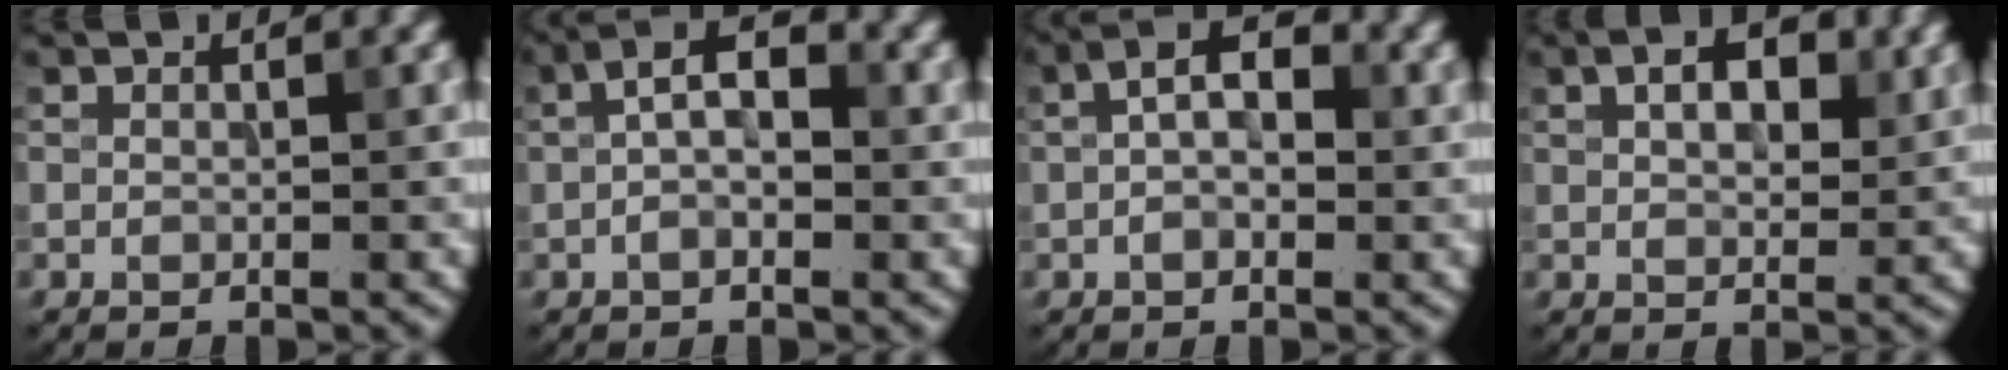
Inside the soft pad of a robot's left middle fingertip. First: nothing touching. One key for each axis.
{"total": 4.1, "fx": 0.0, "fy": 1.8, "fz": 3.7, "tx": -0.066, "ty": 0.012, "tz": -0.009}
{"total": 4.4, "fx": 0.3, "fy": 2.2, "fz": 3.8, "tx": -0.064, "ty": 0.011, "tz": -0.002}
{"total": 3.9, "fx": 1.4, "fy": 2.1, "fz": 3.0, "tx": -0.045, "ty": 0.002, "tz": 0.024}